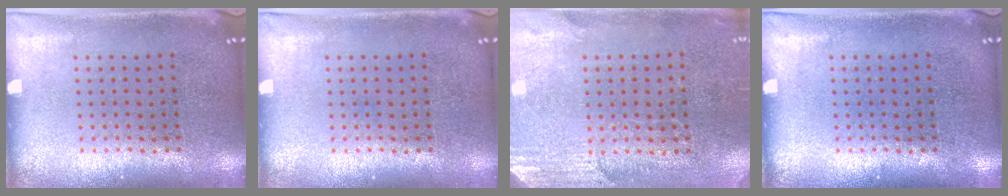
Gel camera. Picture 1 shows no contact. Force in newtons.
{"total": 0.0}
{"total": 2.6, "press": 2.4, "slide": 1.1}
{"total": 0.0}